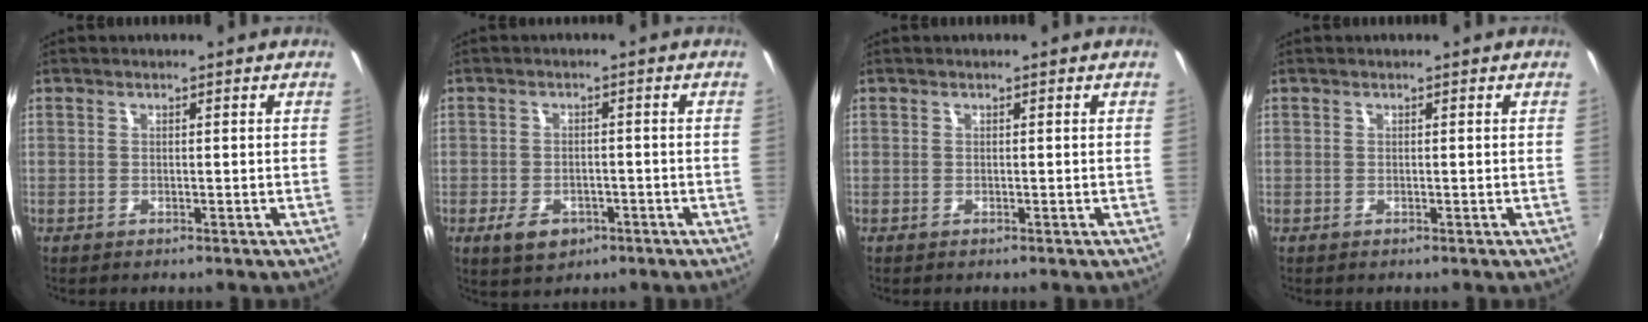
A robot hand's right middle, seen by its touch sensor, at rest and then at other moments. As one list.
[{"total": 5.6, "force": [-2.9, 3.5, 3.2], "torque": [-0.077, -0.008, -0.041]}, {"total": 0.0}, {"total": 0.0}]